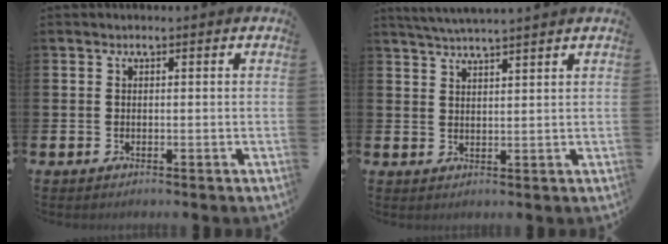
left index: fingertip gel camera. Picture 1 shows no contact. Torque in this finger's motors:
{"motor_torque": [-0.18, -0.54, 0.54, 0.19]}